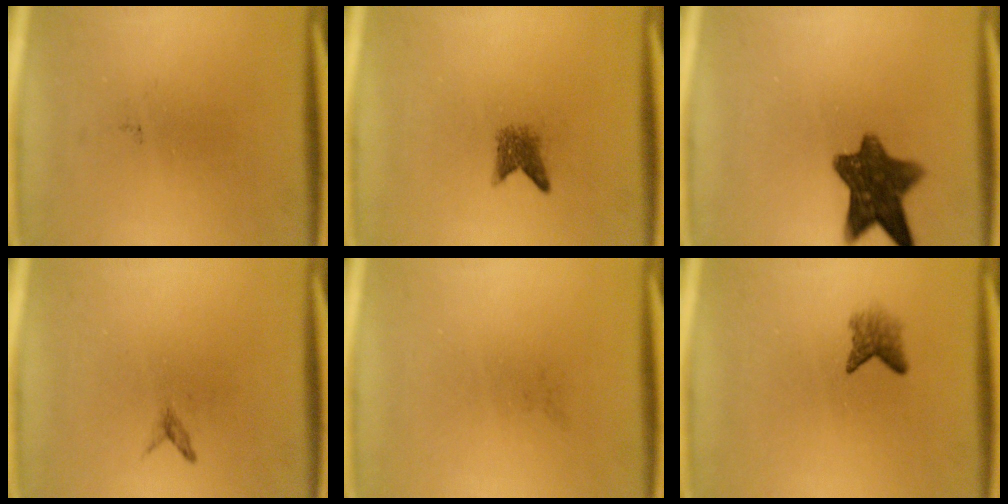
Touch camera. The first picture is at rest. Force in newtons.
{"total": 2.3}
{"total": 10.0}
{"total": 0.7}
{"total": 0.0}
{"total": 2.2}